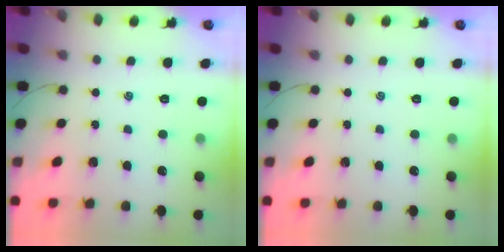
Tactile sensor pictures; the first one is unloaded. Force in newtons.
{"total": 0.0}